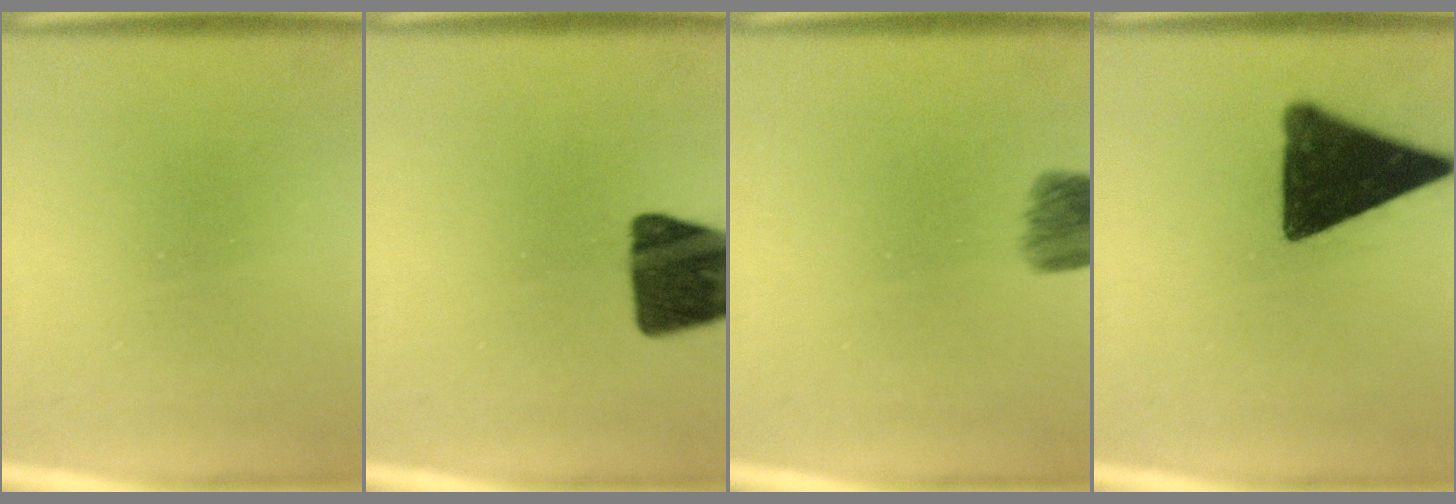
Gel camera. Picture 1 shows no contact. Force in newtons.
{"total": 14.3}
{"total": 6.4}
{"total": 15.2}